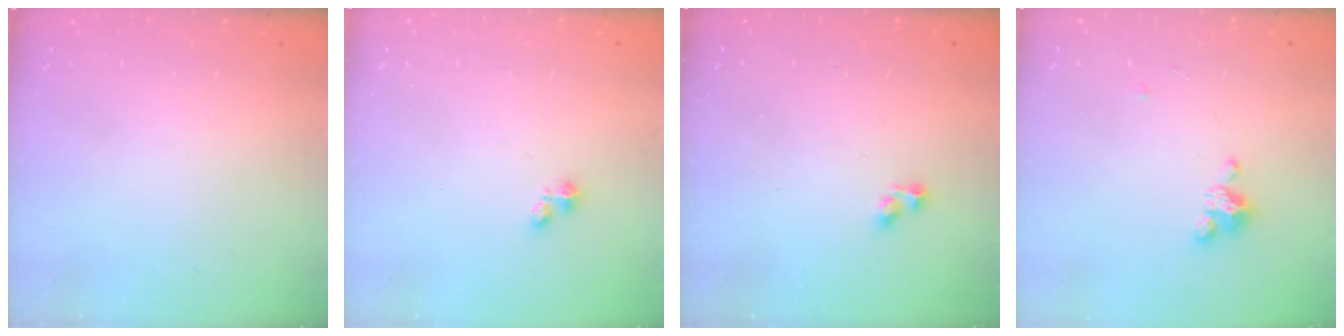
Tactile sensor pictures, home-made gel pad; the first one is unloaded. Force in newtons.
{"total": 1.1, "press": 1.1, "slide": 0.3}
{"total": 1.9, "press": 1.9, "slide": 0.3}
{"total": 3.8, "press": 3.8, "slide": 0.4}